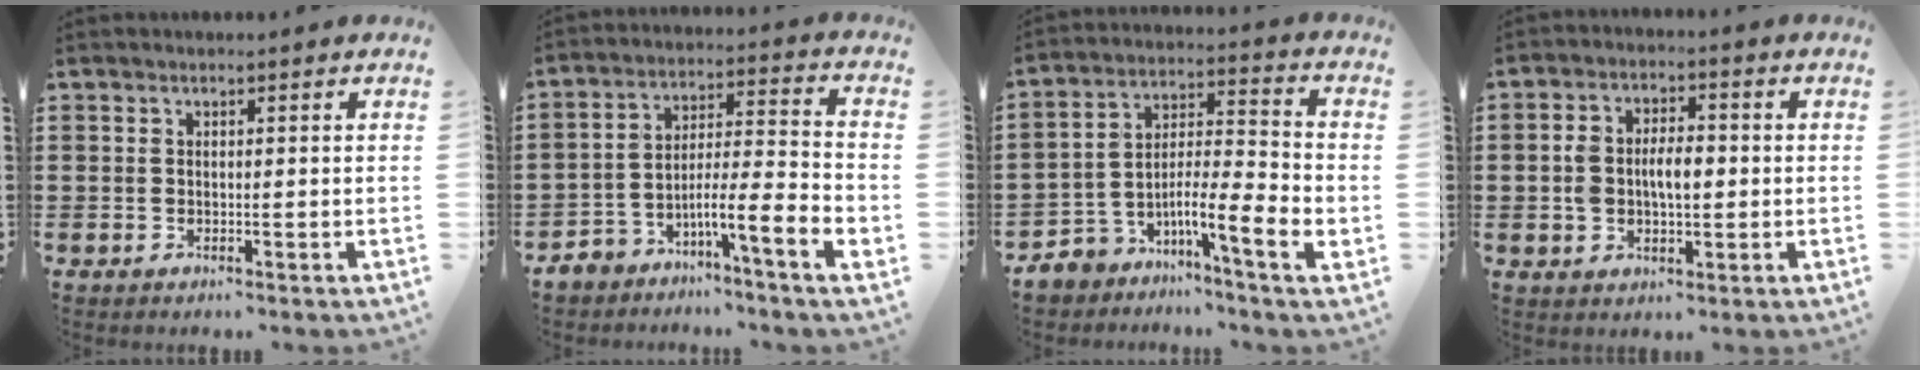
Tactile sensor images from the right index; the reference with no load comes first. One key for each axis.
{"total": 7.8, "fx": -5.0, "fy": 0.7, "fz": 5.9, "tx": -0.102, "ty": -0.015, "tz": -0.097}
{"total": 9.1, "fx": -4.4, "fy": 1.8, "fz": 7.8, "tx": -0.150, "ty": -0.018, "tz": -0.085}
{"total": 5.4, "fx": -0.2, "fy": 2.9, "fz": 4.6, "tx": -0.088, "ty": 0.005, "tz": -0.010}